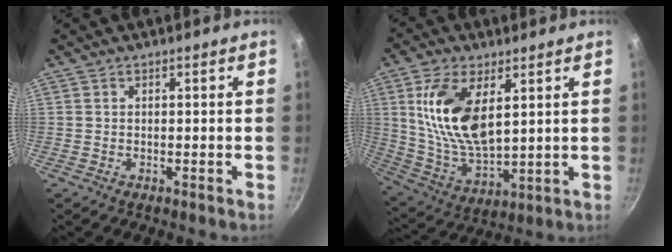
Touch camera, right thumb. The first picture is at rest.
{"total": 16.0, "force": [4.7, 8.1, 13.0], "torque": [-0.240, -0.028, 0.103]}